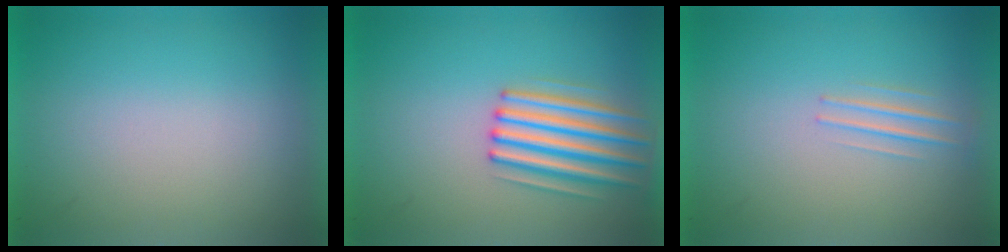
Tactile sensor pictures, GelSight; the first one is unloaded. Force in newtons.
{"total": 4.2}
{"total": 1.3}